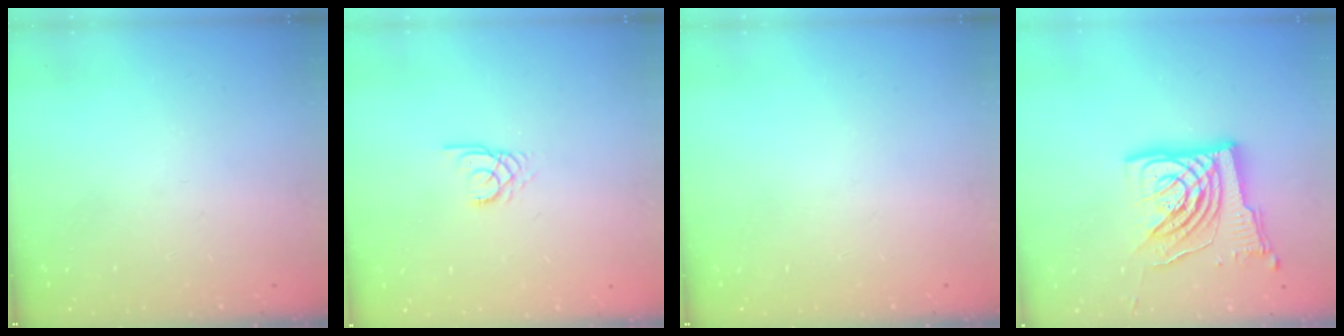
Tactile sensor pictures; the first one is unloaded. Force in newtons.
{"total": 2.4, "press": 2.4, "slide": 0.3}
{"total": 0.0}
{"total": 16.6, "press": 16.4, "slide": 2.1}